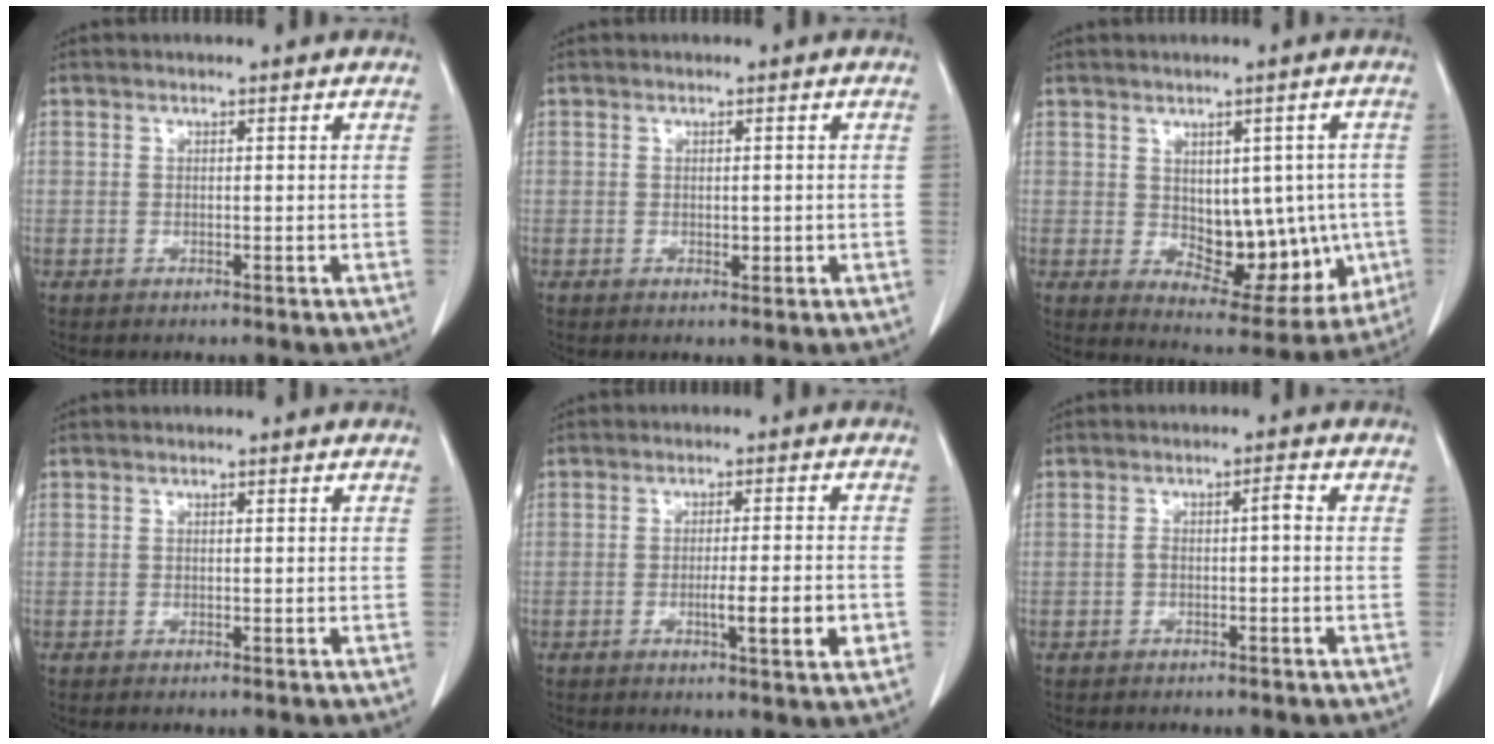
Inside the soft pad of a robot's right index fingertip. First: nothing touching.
{"total": 1.3, "force": [-0.1, 0.7, 1.0], "torque": [-0.014, -0.002, 0.001]}
{"total": 12.4, "force": [-0.8, 6.9, 10.3], "torque": [-0.119, 0.008, 0.019]}
{"total": 0.0}
{"total": 6.6, "force": [-1.9, 0.4, 6.3], "torque": [-0.092, -0.007, -0.025]}
{"total": 2.1, "force": [-0.4, 0.4, 2.0], "torque": [-0.036, 0.010, -0.007]}